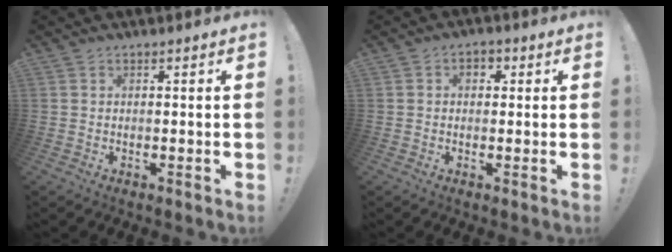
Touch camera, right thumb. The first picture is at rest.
{"total": 2.9, "force": [0.3, 2.1, 2.0], "torque": [-0.023, 0.004, 0.002]}